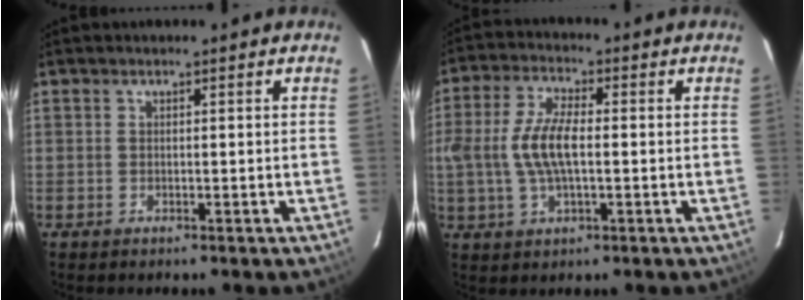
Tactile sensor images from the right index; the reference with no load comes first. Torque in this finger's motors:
{"motor_torque": [0.43, -0.04, 0.33, 0.15]}